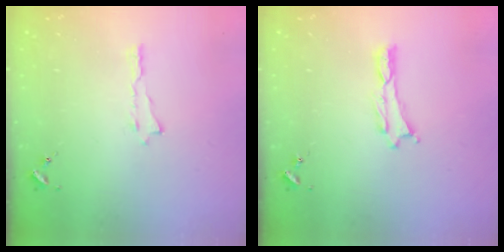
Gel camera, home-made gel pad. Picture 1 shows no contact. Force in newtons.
{"total": 0.0}